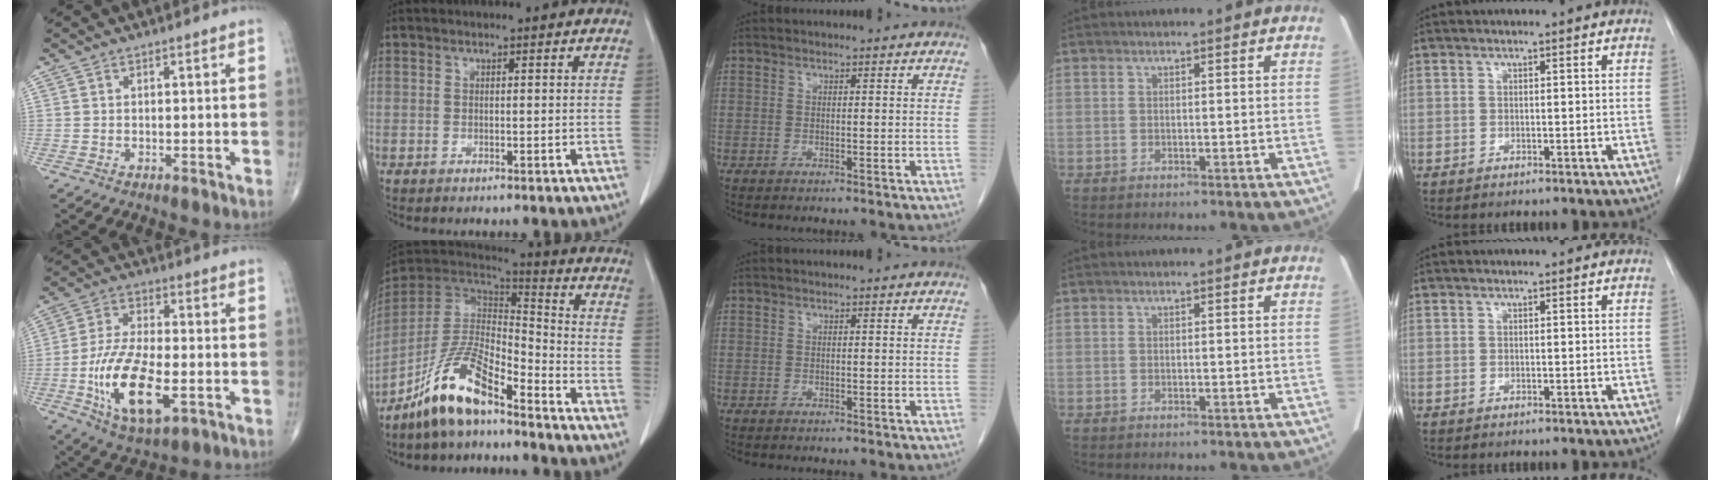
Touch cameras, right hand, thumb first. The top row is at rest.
{"thumb": {"total": 16.5, "force": [-4.4, 7.2, 14.1], "torque": [-0.269, 0.003, -0.072]}, "index": {"total": 12.4, "force": [-8.9, 3.1, 8.1], "torque": [-0.173, 0.015, -0.169]}}